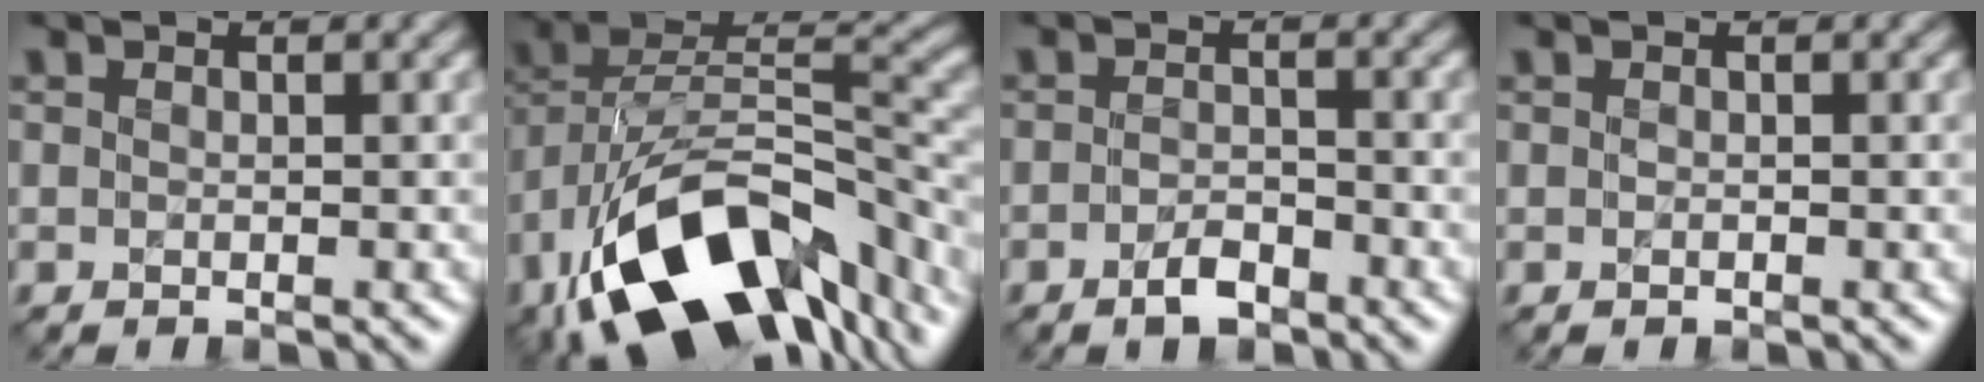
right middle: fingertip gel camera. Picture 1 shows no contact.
{"total": 15.7, "force": [-8.5, 8.2, 10.4], "torque": [-0.200, 0.005, -0.134]}
{"total": 2.3, "force": [-1.5, 0.9, 1.4], "torque": [-0.026, 0.003, -0.030]}
{"total": 0.0}